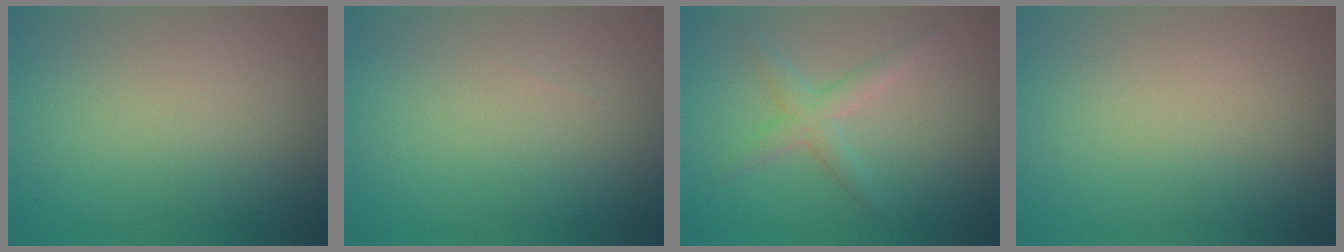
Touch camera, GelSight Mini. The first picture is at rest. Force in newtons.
{"total": 0.0}
{"total": 2.4, "press": 2.4, "slide": 0.0}
{"total": 0.0}